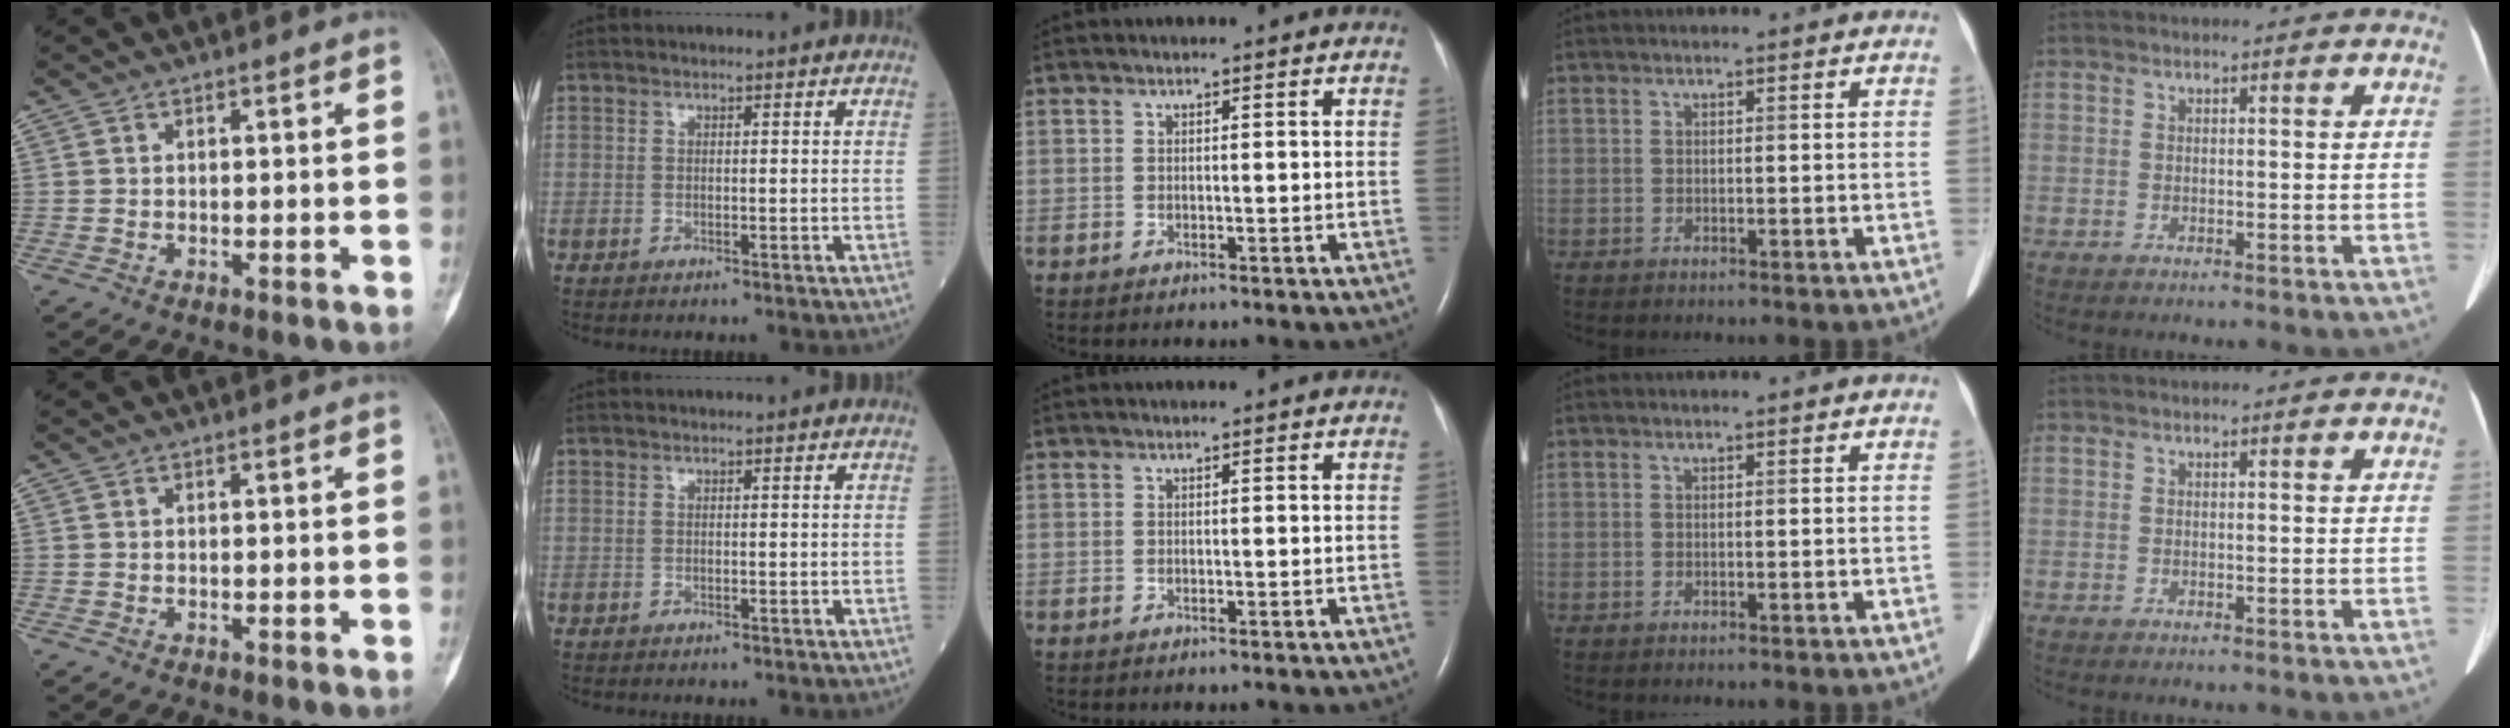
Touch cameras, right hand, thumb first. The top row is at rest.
{}